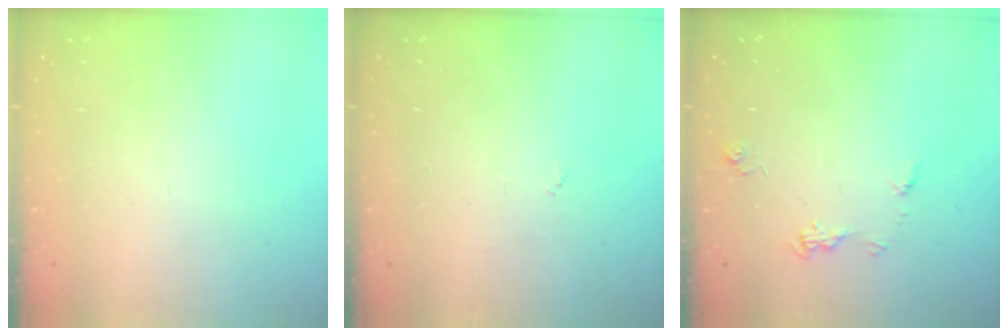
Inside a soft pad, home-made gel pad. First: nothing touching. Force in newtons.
{"total": 2.7, "press": 2.7, "slide": 0.4}
{"total": 5.7, "press": 5.7, "slide": 0.6}